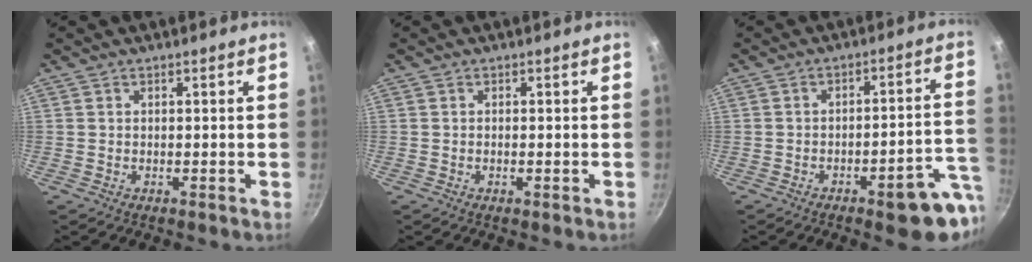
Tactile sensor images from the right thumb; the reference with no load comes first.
{"total": 0.7, "force": [-0.2, 0.2, 0.7], "torque": [-0.012, 0.002, -0.005]}
{"total": 12.5, "force": [-4.9, 3.7, 10.9], "torque": [-0.100, 0.034, -0.059]}